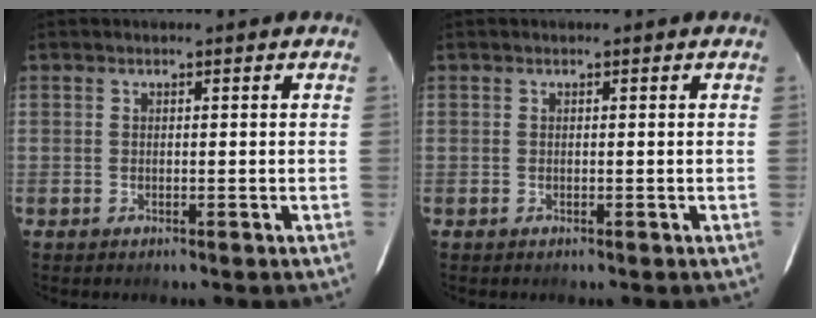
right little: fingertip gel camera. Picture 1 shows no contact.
{"total": 0.0}